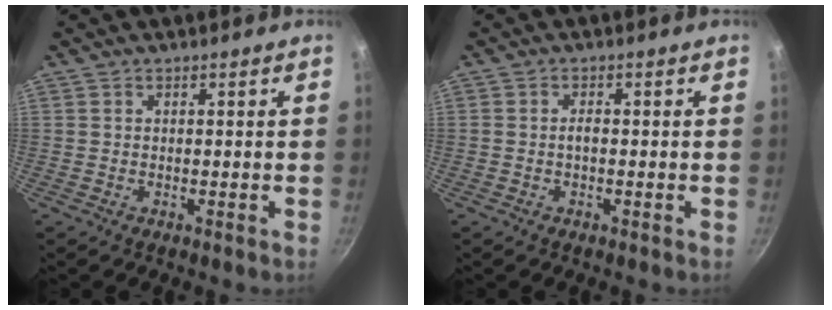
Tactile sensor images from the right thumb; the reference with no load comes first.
{"total": 1.3, "force": [-0.3, 0.6, 1.1], "torque": [-0.017, 0.008, -0.006]}